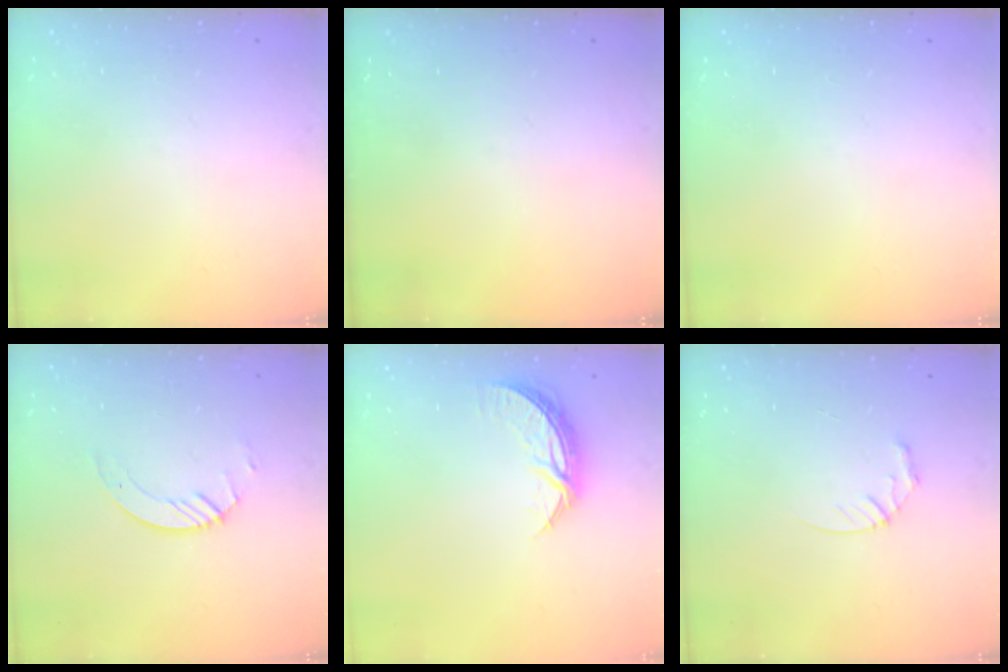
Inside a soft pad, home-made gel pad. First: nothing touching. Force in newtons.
{"total": 0.0}
{"total": 0.0}
{"total": 3.2, "press": 3.2, "slide": 0.3}
{"total": 6.8, "press": 6.8, "slide": 0.3}
{"total": 3.5, "press": 3.5, "slide": 0.3}